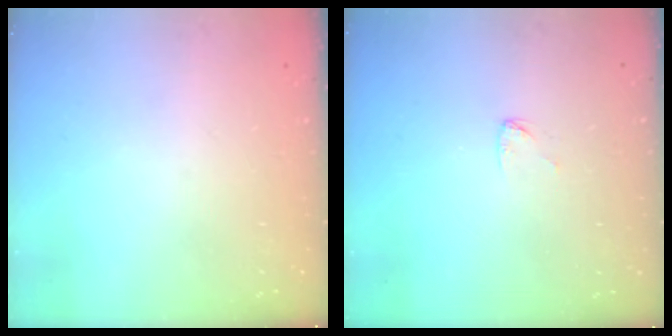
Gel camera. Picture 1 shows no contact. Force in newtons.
{"total": 3.4, "press": 3.4, "slide": 0.2}